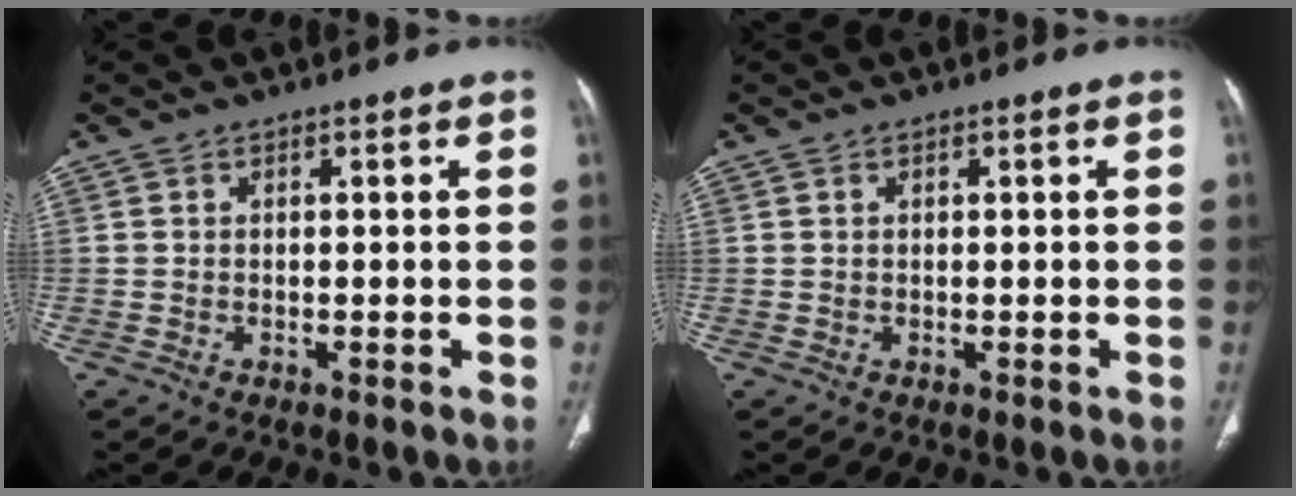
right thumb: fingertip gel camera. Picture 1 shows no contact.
{"total": 0.6, "force": [0.3, 0.2, 0.4], "torque": [-0.010, 0.004, 0.007]}